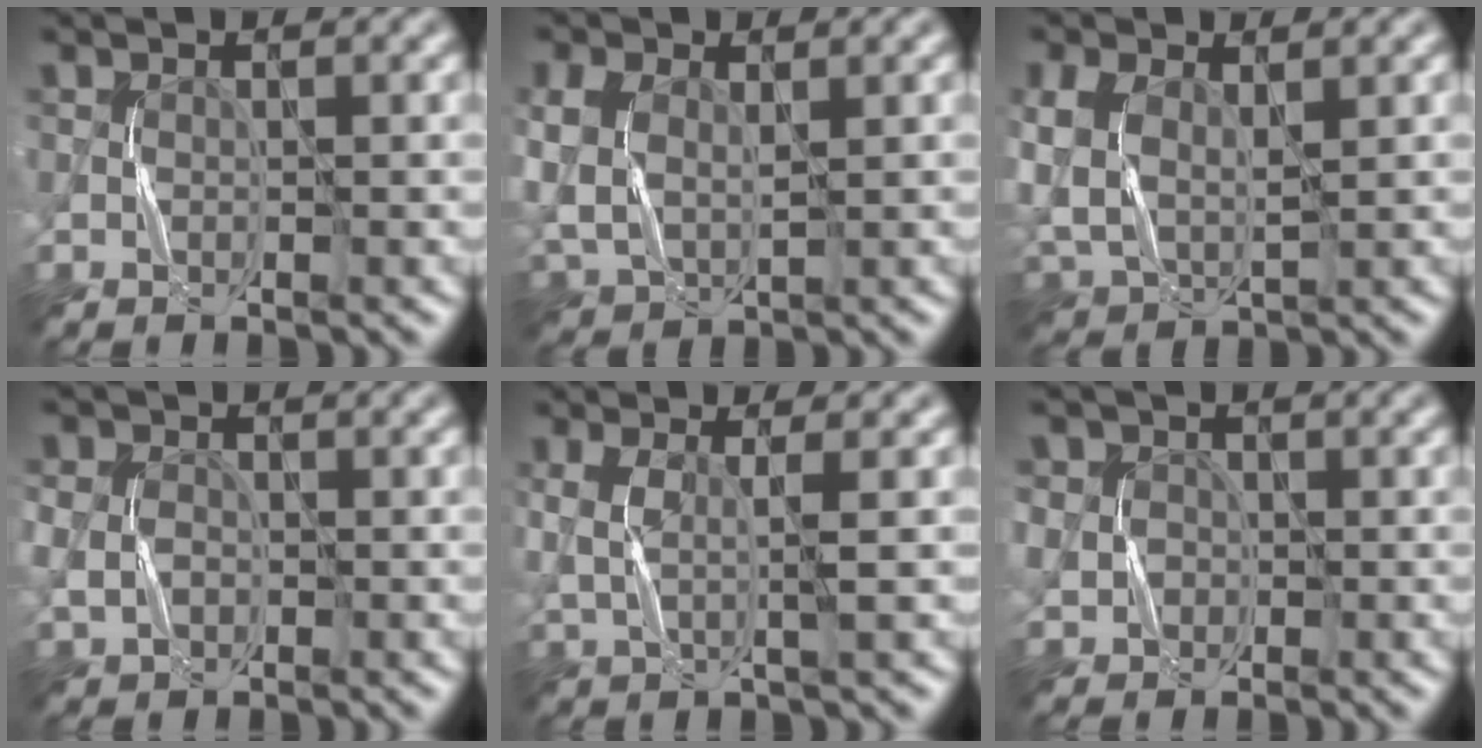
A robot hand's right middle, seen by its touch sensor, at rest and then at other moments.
{"total": 4.6, "force": [1.1, 3.5, 2.8], "torque": [-0.086, -0.002, 0.039]}
{"total": 5.8, "force": [1.3, 4.2, 3.8], "torque": [-0.115, -0.004, 0.043]}
{"total": 2.8, "force": [-0.2, 2.5, 1.3], "torque": [-0.022, 0.003, -0.004]}
{"total": 2.1, "force": [0.6, 0.4, 2.0], "torque": [-0.037, -0.003, 0.014]}
{"total": 3.5, "force": [0.1, 3.3, 1.1], "torque": [-0.012, 0.015, -0.015]}